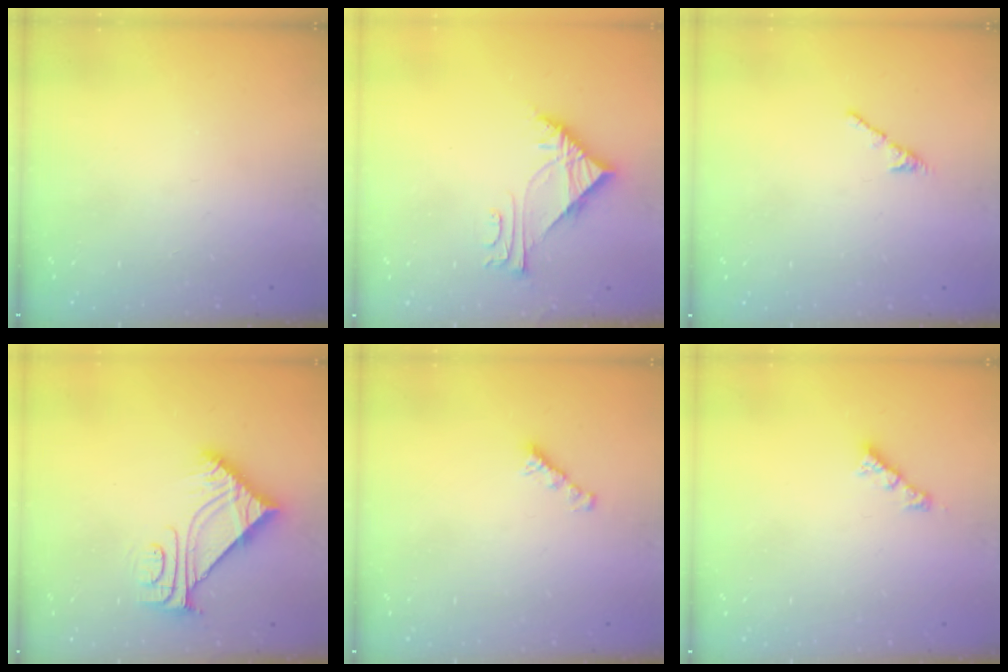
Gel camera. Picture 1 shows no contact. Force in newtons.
{"total": 5.6, "press": 5.6, "slide": 0.3}
{"total": 2.7, "press": 2.6, "slide": 0.8}
{"total": 8.8, "press": 8.7, "slide": 0.9}
{"total": 2.7, "press": 2.6, "slide": 0.7}
{"total": 2.6, "press": 2.6, "slide": 0.1}